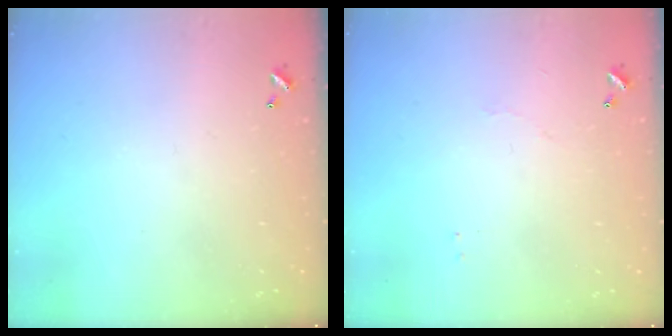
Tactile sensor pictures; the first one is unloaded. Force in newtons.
{"total": 1.6, "press": 1.5, "slide": 0.5}